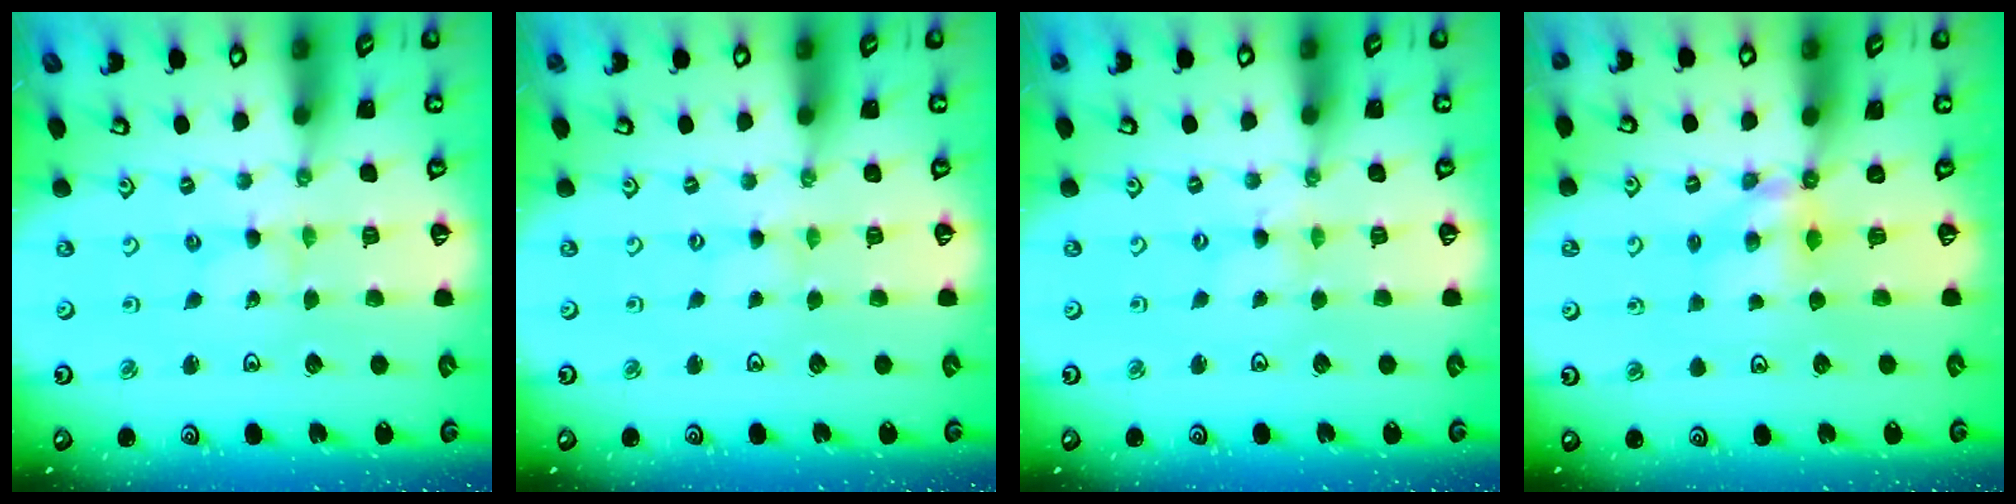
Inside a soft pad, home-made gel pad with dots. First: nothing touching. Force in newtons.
{"total": 0.0}
{"total": 0.6, "press": 0.6, "slide": 0.1}
{"total": 5.4, "press": 5.4, "slide": 0.2}